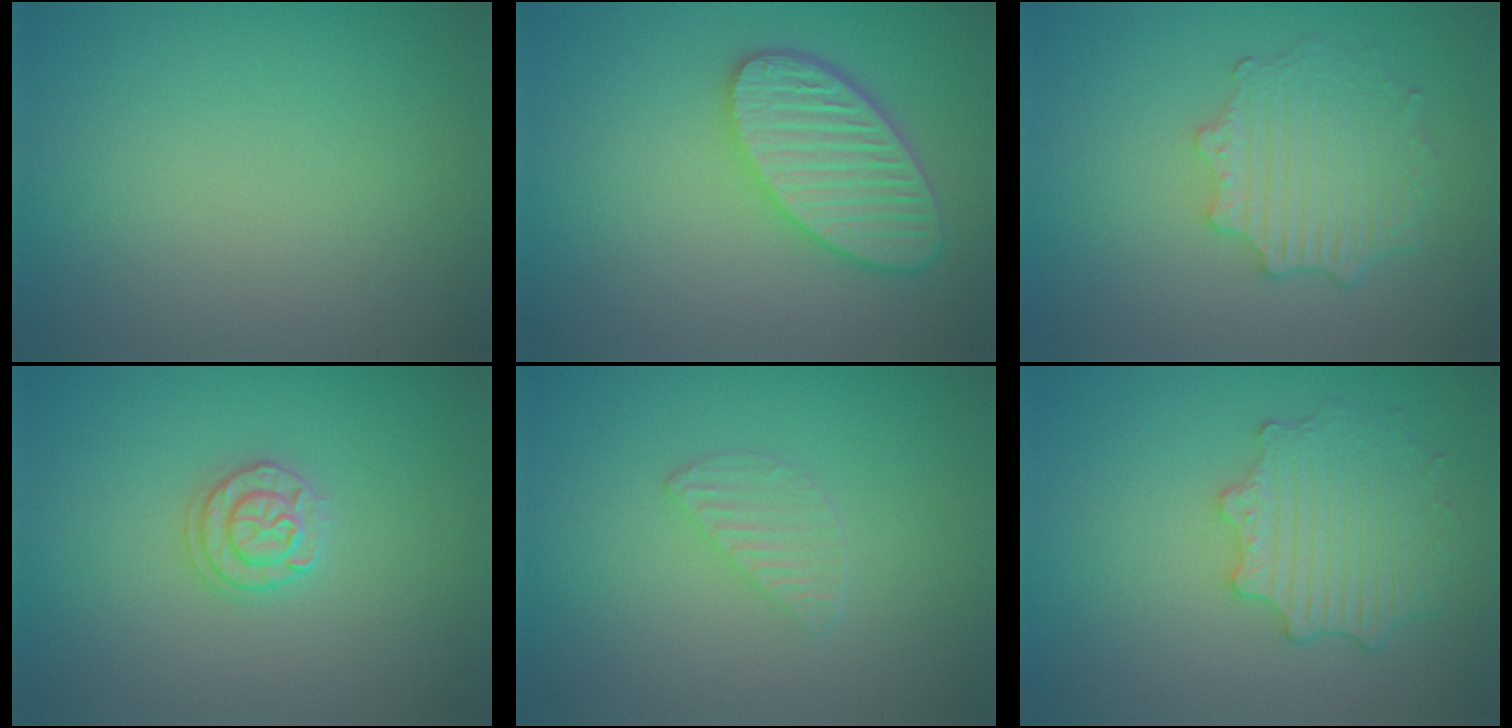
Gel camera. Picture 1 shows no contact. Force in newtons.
{"total": 5.3, "press": 4.7, "slide": 2.5}
{"total": 4.2, "press": 3.5, "slide": 2.4}
{"total": 1.8, "press": 1.8, "slide": 0.3}
{"total": 1.5, "press": 1.5, "slide": 0.2}
{"total": 4.5, "press": 4.0, "slide": 2.1}